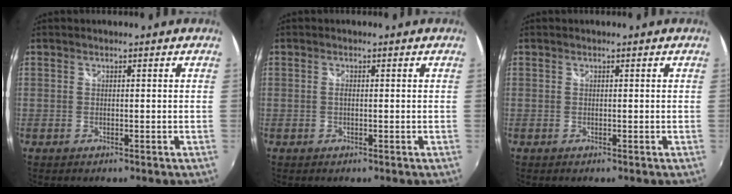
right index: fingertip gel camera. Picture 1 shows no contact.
{"total": 0.7, "force": [-0.1, 0.2, 0.6], "torque": [-0.013, 0.001, -0.004]}
{"total": 0.0}